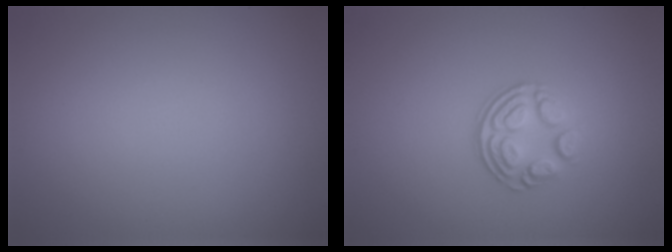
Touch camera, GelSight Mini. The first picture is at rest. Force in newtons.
{"total": 3.5, "press": 2.5, "slide": 2.4}